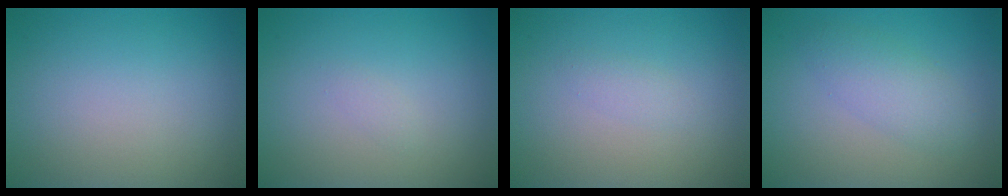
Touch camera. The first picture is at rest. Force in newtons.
{"total": 0.6, "press": 0.5, "slide": 0.1}
{"total": 0.8, "press": 0.8, "slide": 0.0}
{"total": 2.9, "press": 2.8, "slide": 0.2}